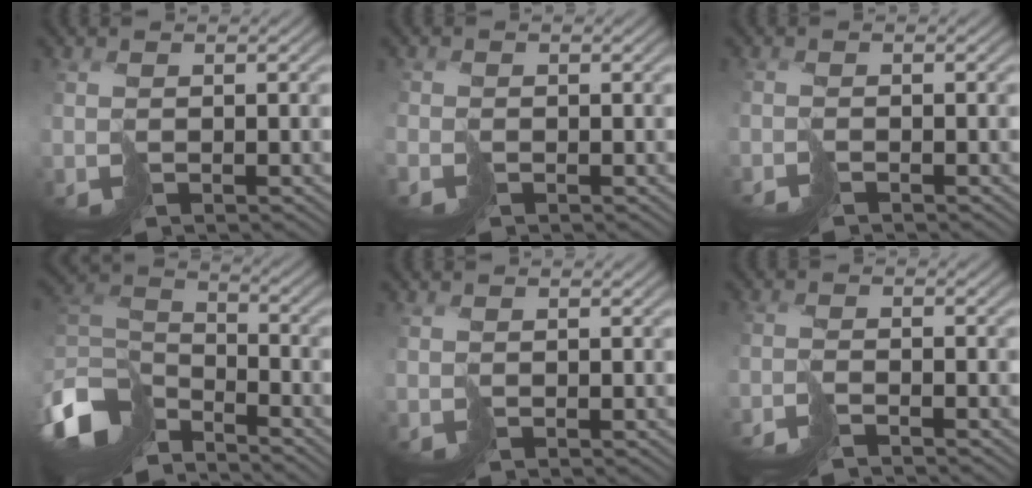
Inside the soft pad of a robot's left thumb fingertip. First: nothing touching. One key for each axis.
{"total": 1.3, "fx": -1.0, "fy": 0.7, "fz": 0.3, "tx": -0.014, "ty": -0.008, "tz": -0.024}
{"total": 1.0, "fx": -1.0, "fy": 0.0, "fz": 0.2, "tx": -0.007, "ty": -0.003, "tz": -0.025}
{"total": 9.7, "fx": -5.6, "fy": 5.8, "fz": 5.4, "tx": -0.153, "ty": -0.008, "tz": -0.110}
{"total": 0.0}
{"total": 2.8, "fx": -2.5, "fy": 0.5, "fz": 1.2, "tx": -0.025, "ty": -0.006, "tz": -0.056}